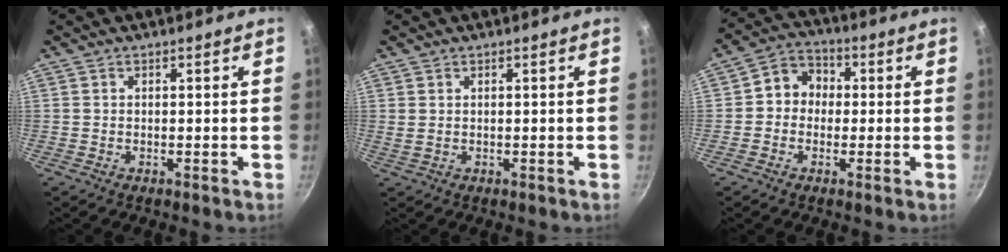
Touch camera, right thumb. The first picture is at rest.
{"total": 1.1, "force": [0.6, 0.5, 0.7], "torque": [-0.014, -0.002, 0.012]}
{"total": 6.8, "force": [-0.1, 6.1, 3.2], "torque": [-0.019, 0.020, -0.022]}